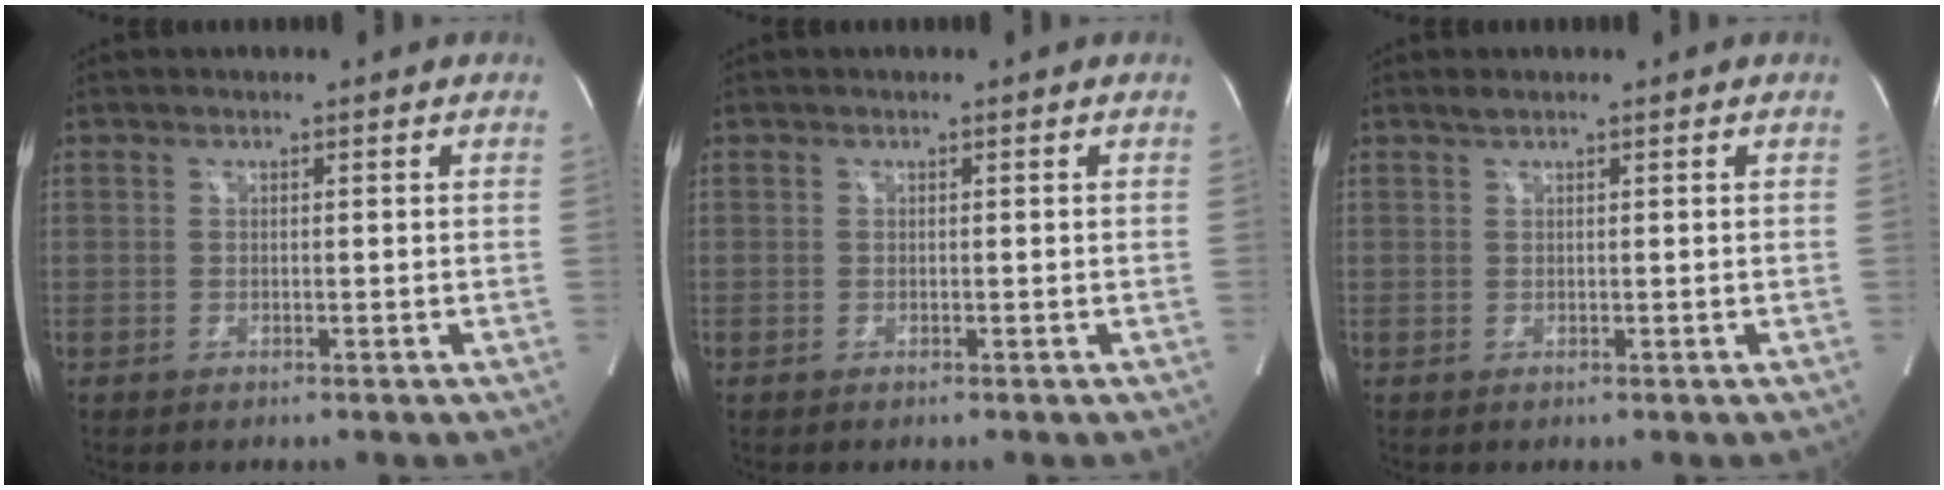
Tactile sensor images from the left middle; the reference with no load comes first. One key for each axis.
{"total": 0.0}
{"total": 0.7, "fx": 0.6, "fy": 0.0, "fz": 0.3, "tx": -0.012, "ty": 0.004, "tz": 0.015}